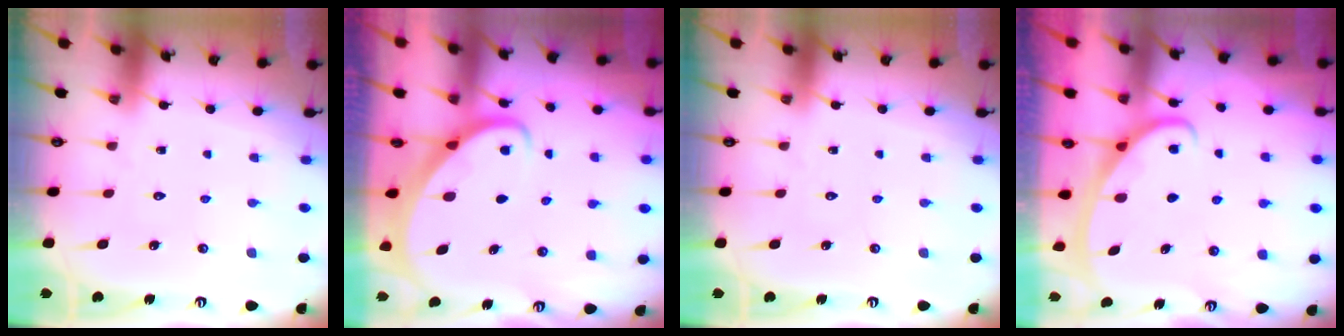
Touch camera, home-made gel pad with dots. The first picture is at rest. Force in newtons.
{"total": 2.5, "press": 2.5, "slide": 0.3}
{"total": 0.0}
{"total": 2.8, "press": 2.8, "slide": 0.4}